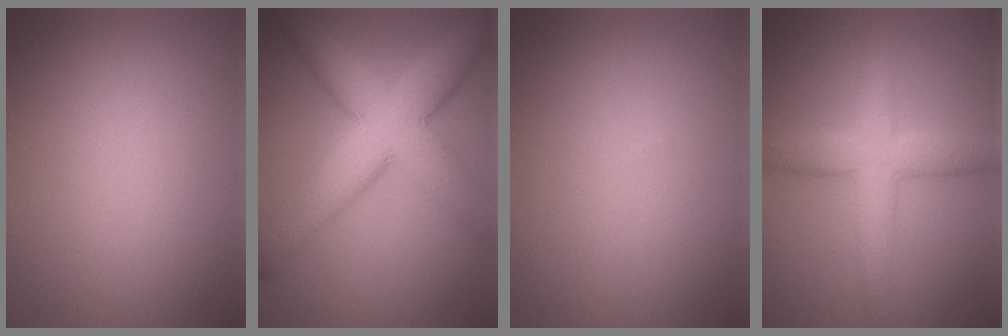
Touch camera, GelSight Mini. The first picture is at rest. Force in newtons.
{"total": 10.2, "press": 10.2, "slide": 0.7}
{"total": 0.0}
{"total": 5.0, "press": 5.0, "slide": 0.1}